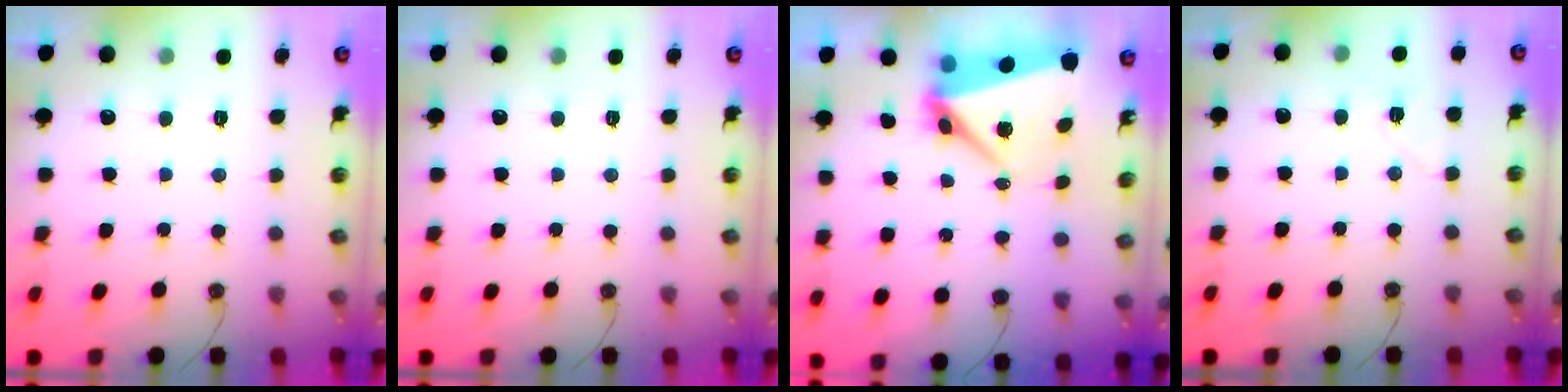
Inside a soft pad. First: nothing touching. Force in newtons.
{"total": 0.0}
{"total": 6.7, "press": 6.5, "slide": 1.6}
{"total": 7.0, "press": 7.0, "slide": 0.6}